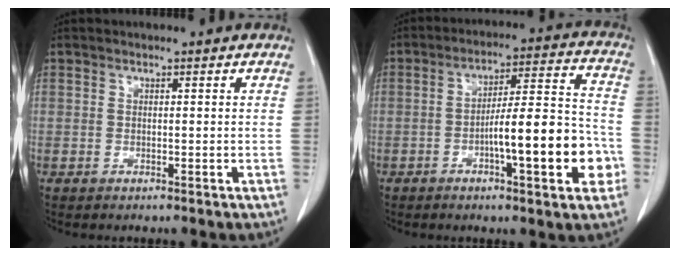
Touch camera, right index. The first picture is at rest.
{"total": 14.1, "force": [-4.2, 2.2, 13.2], "torque": [-0.195, 0.020, -0.061]}